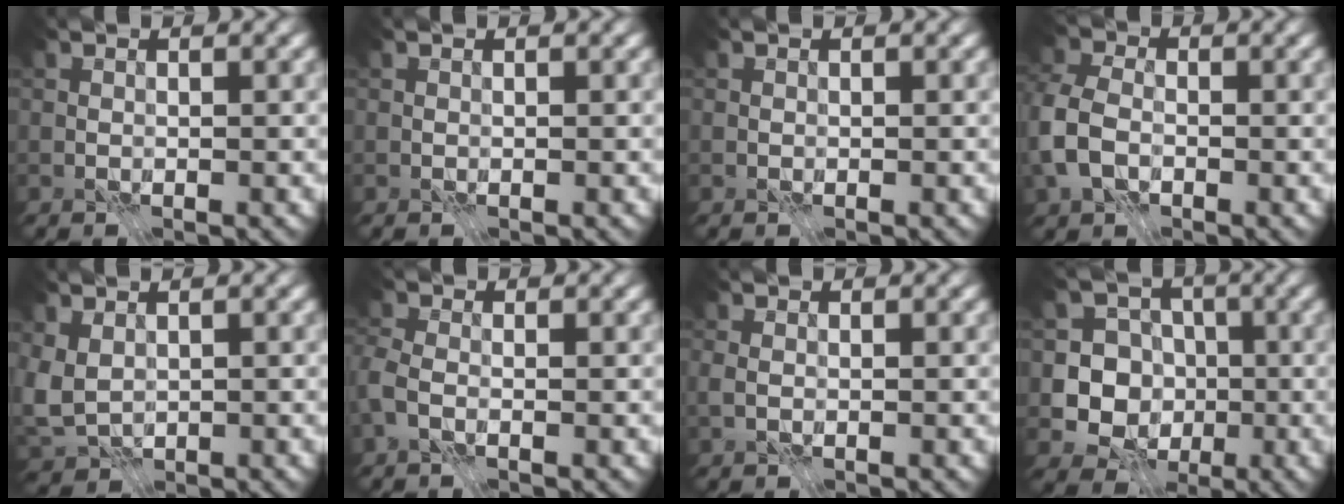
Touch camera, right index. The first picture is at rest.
{"total": 0.0}
{"total": 0.0}
{"total": 6.4, "force": [-1.9, 4.5, 4.1], "torque": [-0.115, 0.003, -0.052]}
{"total": 3.8, "force": [0.2, 2.6, 2.7], "torque": [-0.073, -0.004, -0.002]}
{"total": 3.2, "force": [-1.2, 2.1, 2.0], "torque": [-0.059, -0.002, -0.033]}
{"total": 0.9, "force": [-0.2, 0.6, 0.7], "torque": [-0.015, 0.001, -0.004]}
{"total": 6.9, "force": [-1.6, 6.3, 2.1], "torque": [-0.025, 0.001, -0.057]}